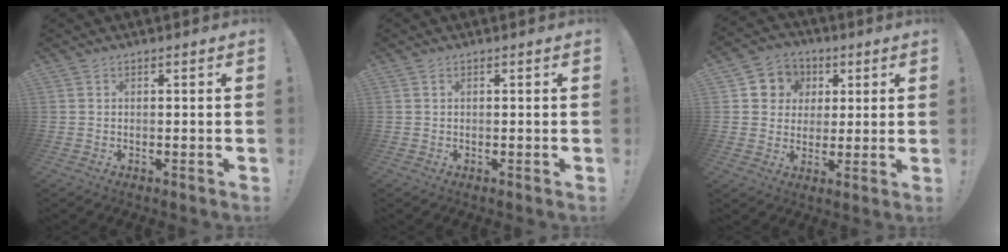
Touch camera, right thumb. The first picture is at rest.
{"total": 0.0}
{"total": 8.3, "force": [1.4, 7.9, 1.9], "torque": [-0.024, -0.001, 0.034]}